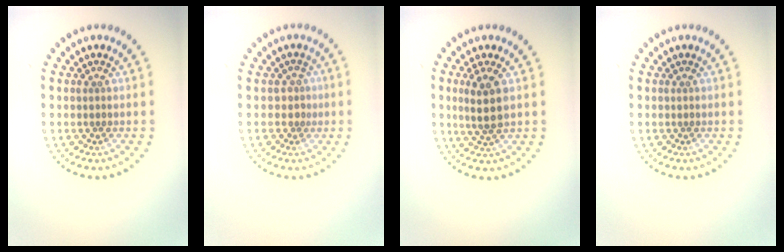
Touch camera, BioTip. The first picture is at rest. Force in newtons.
{"total": 1.0, "press": 0.6, "slide": 0.8}
{"total": 2.8, "press": 2.5, "slide": 1.3}
{"total": 0.0}